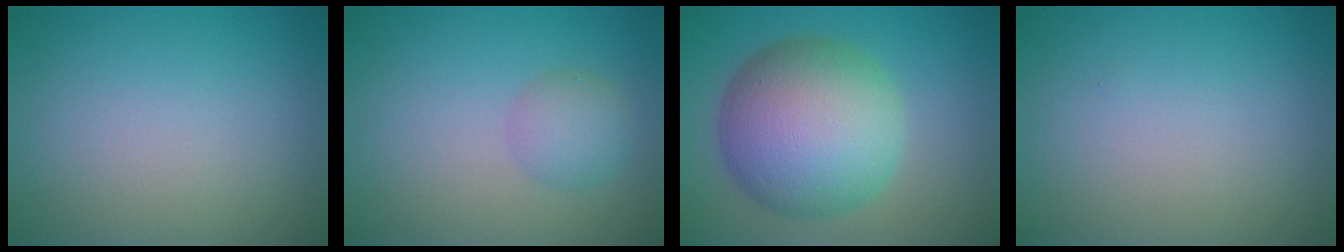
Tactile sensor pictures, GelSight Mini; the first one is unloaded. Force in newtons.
{"total": 2.4, "press": 2.4, "slide": 0.0}
{"total": 11.5, "press": 11.5, "slide": 0.2}
{"total": 0.0}